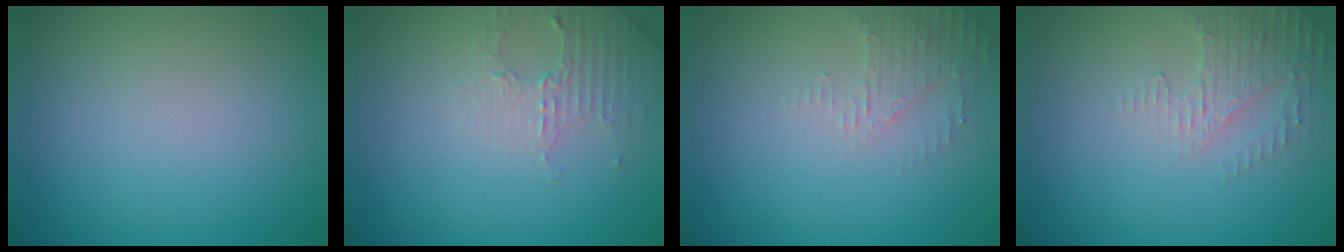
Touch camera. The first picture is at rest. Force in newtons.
{"total": 2.6, "press": 2.5, "slide": 0.7}
{"total": 1.9, "press": 1.8, "slide": 0.4}
{"total": 2.6, "press": 2.5, "slide": 0.7}